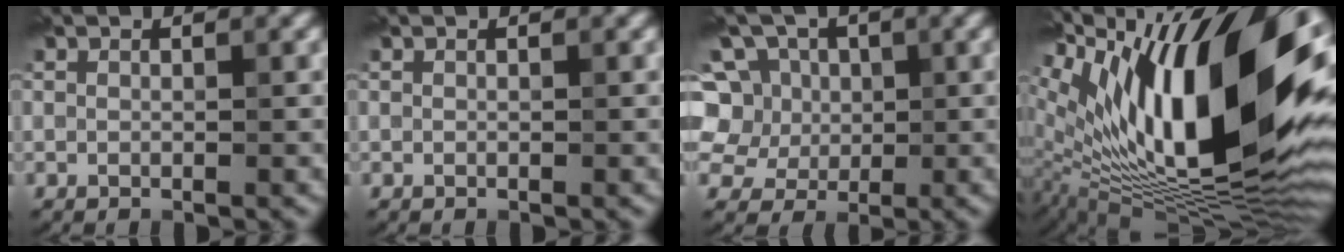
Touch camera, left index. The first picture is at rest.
{"total": 0.0}
{"total": 6.9, "force": [2.7, 5.7, 2.9], "torque": [-0.047, 0.015, 0.035]}
{"total": 19.7, "force": [5.4, 7.0, 17.6], "torque": [-0.280, 0.024, 0.088]}